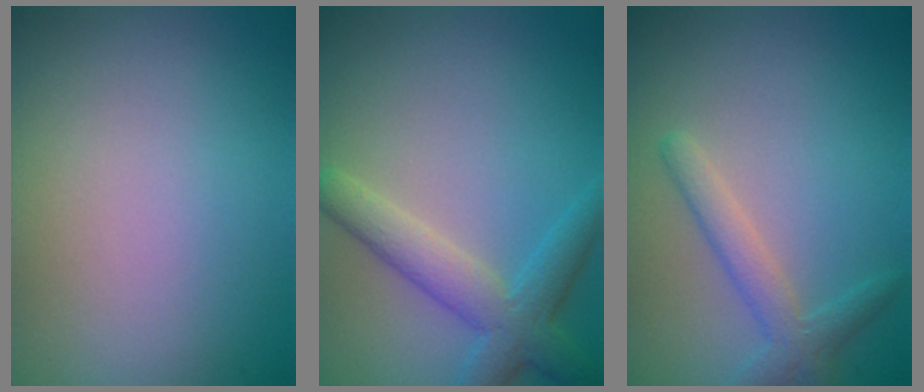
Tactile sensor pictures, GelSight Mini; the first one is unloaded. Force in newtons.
{"total": 4.3, "press": 4.3, "slide": 0.3}
{"total": 2.4, "press": 2.4, "slide": 0.2}